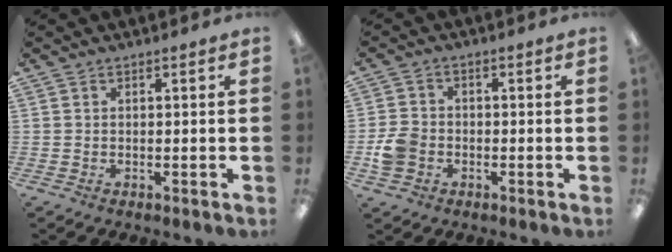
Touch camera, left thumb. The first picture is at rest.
{"total": 5.6, "force": [-1.7, 4.6, 2.8], "torque": [-0.044, 0.011, -0.029]}